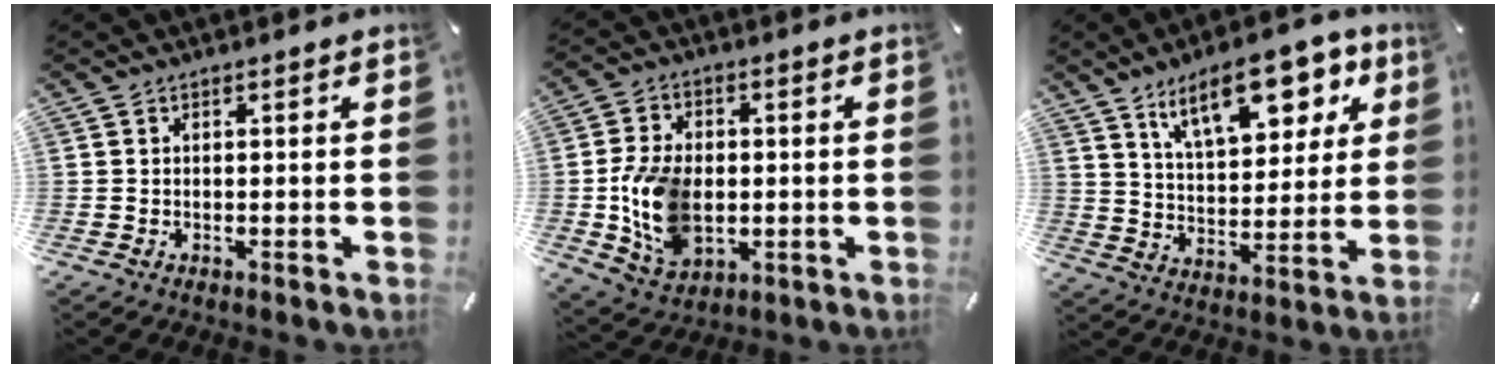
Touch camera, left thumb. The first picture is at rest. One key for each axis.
{"total": 13.4, "fx": -1.3, "fy": 9.7, "fz": 9.2, "tx": -0.209, "ty": 0.004, "tz": -0.021}
{"total": 17.1, "fx": 9.7, "fy": 8.2, "fz": 11.5, "tx": -0.170, "ty": -0.030, "tz": 0.163}